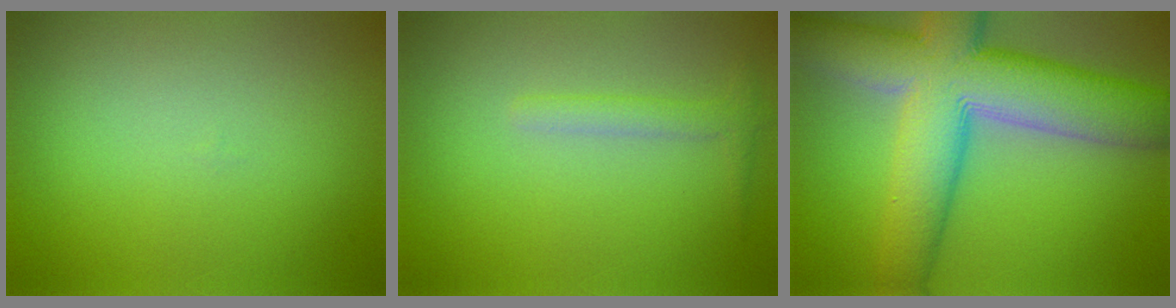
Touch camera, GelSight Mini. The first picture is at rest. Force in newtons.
{"total": 1.4, "press": 1.4, "slide": 0.1}
{"total": 12.7, "press": 12.7, "slide": 0.7}